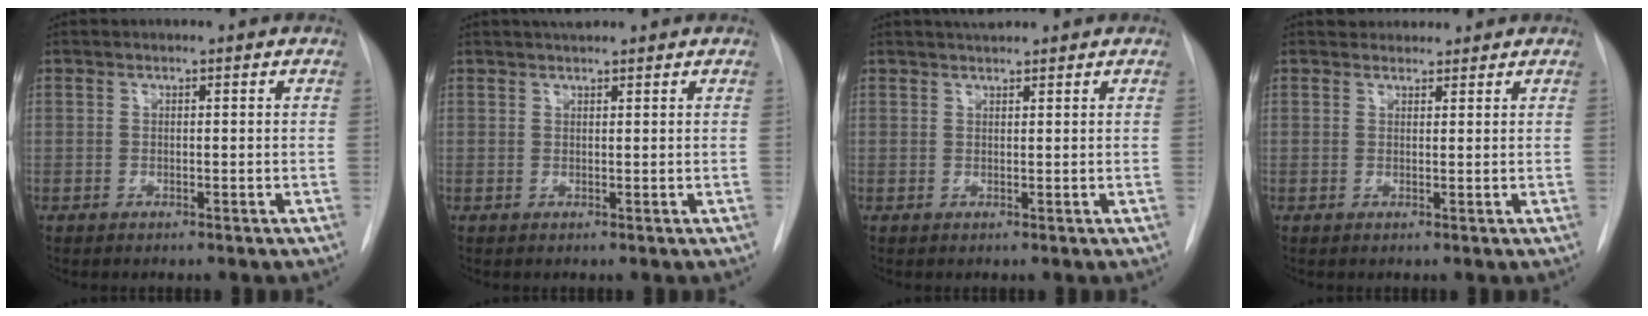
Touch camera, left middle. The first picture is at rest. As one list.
[{"total": 2.3, "force": [2.1, 0.4, 0.9], "torque": [-0.014, 0.016, 0.034]}, {"total": 2.1, "force": [2.0, 0.2, 0.6], "torque": [-0.011, 0.013, 0.034]}, {"total": 3.1, "force": [2.8, 1.1, 0.3], "torque": [0.003, 0.017, 0.043]}]